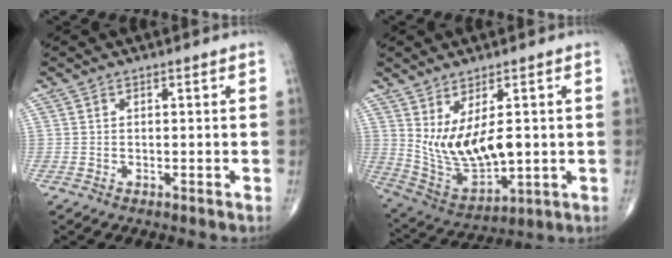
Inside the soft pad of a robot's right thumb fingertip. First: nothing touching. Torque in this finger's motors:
{"motor_torque": [1.53, 1.67, 0.73, 0.18, 0.12]}